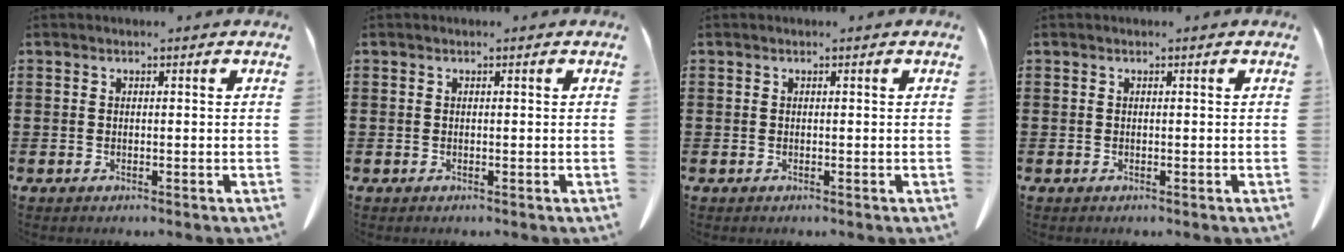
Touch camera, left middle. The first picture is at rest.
{"total": 0.0}
{"total": 0.0}
{"total": 0.0}